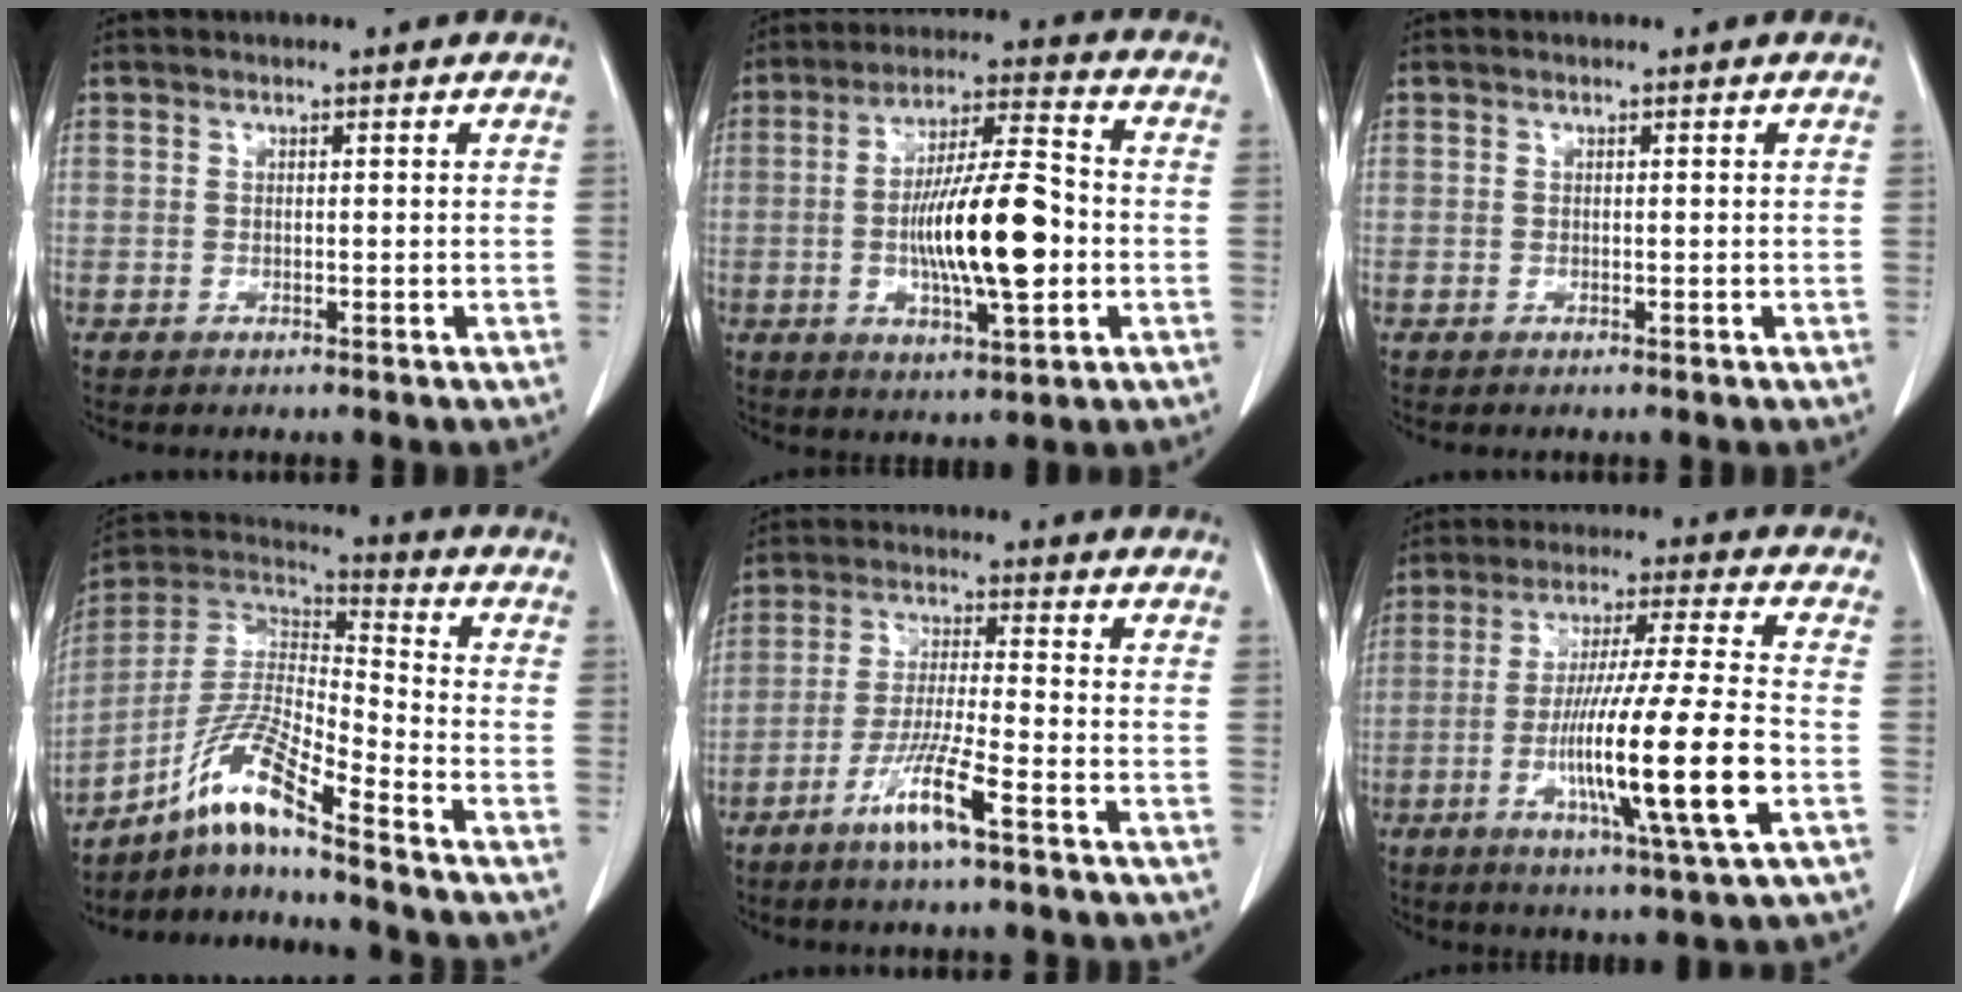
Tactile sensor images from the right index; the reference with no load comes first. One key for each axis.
{"total": 14.4, "fx": -2.1, "fy": 2.6, "fz": 14.0, "tx": -0.250, "ty": 0.002, "tz": -0.034}
{"total": 0.0}
{"total": 12.3, "fx": -8.8, "fy": -0.1, "fz": 8.7, "tx": -0.179, "ty": 0.008, "tz": -0.166}
{"total": 8.1, "fx": -4.7, "fy": -0.1, "fz": 6.6, "tx": -0.130, "ty": -0.011, "tz": -0.092}
{"total": 16.7, "fx": -4.4, "fy": -0.6, "fz": 16.1, "tx": -0.295, "ty": -0.016, "tz": -0.081}